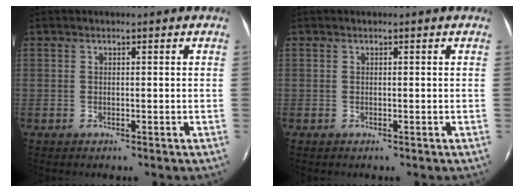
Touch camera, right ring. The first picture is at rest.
{"total": 0.0}